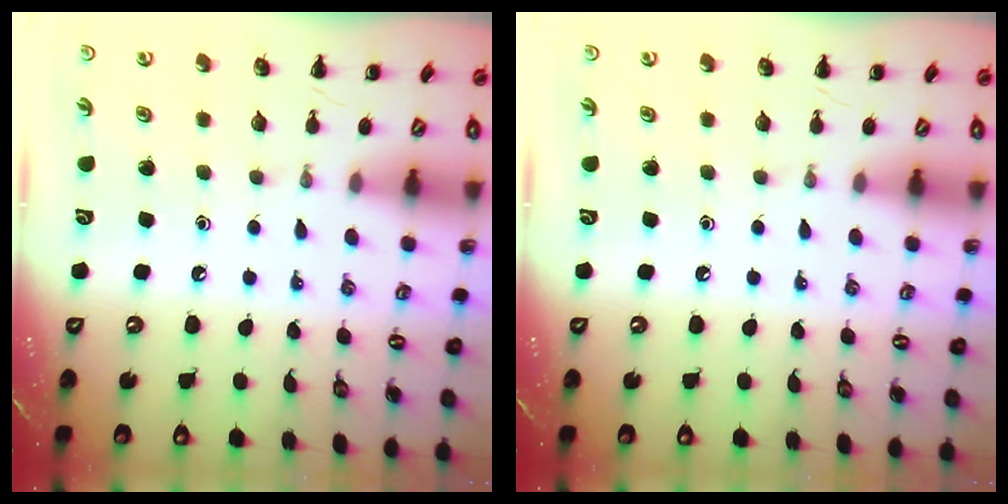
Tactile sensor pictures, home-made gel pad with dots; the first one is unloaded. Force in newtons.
{"total": 0.0}